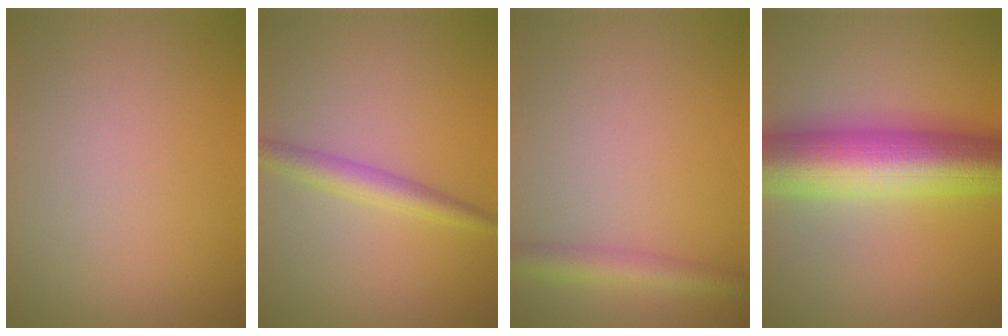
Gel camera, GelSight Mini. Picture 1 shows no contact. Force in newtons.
{"total": 2.4, "press": 2.4, "slide": 0.0}
{"total": 2.9, "press": 2.9, "slide": 0.1}
{"total": 12.2, "press": 12.2, "slide": 0.1}